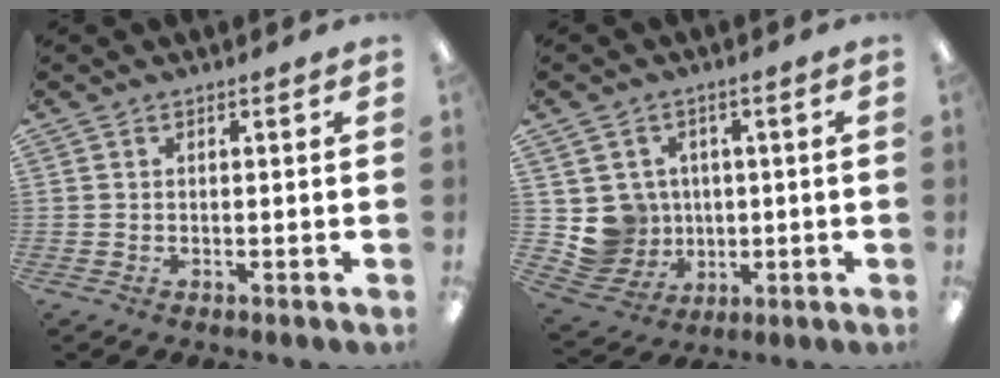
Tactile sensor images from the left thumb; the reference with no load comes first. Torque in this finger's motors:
{"motor_torque": [-0.51, 0.47, 0.04, -0.18, -0.01]}